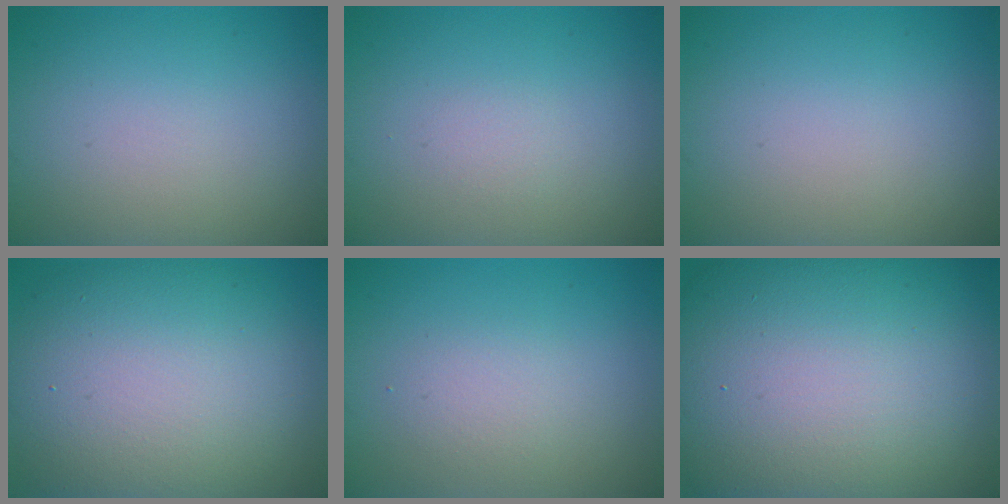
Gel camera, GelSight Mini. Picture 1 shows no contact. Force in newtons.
{"total": 0.6, "press": 0.6, "slide": 0.0}
{"total": 0.0}
{"total": 13.0, "press": 13.0, "slide": 0.8}
{"total": 1.6, "press": 1.6, "slide": 0.1}
{"total": 21.4, "press": 21.3, "slide": 1.1}